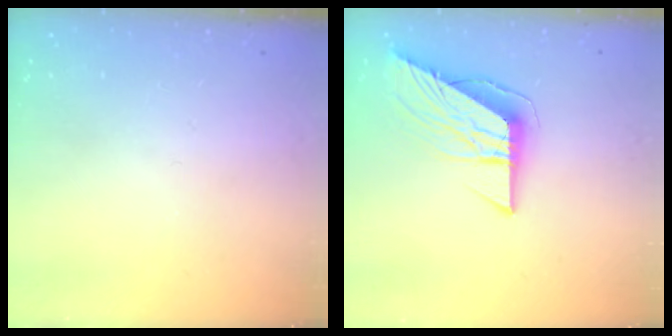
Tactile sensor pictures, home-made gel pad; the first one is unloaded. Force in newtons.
{"total": 10.6, "press": 10.5, "slide": 1.1}